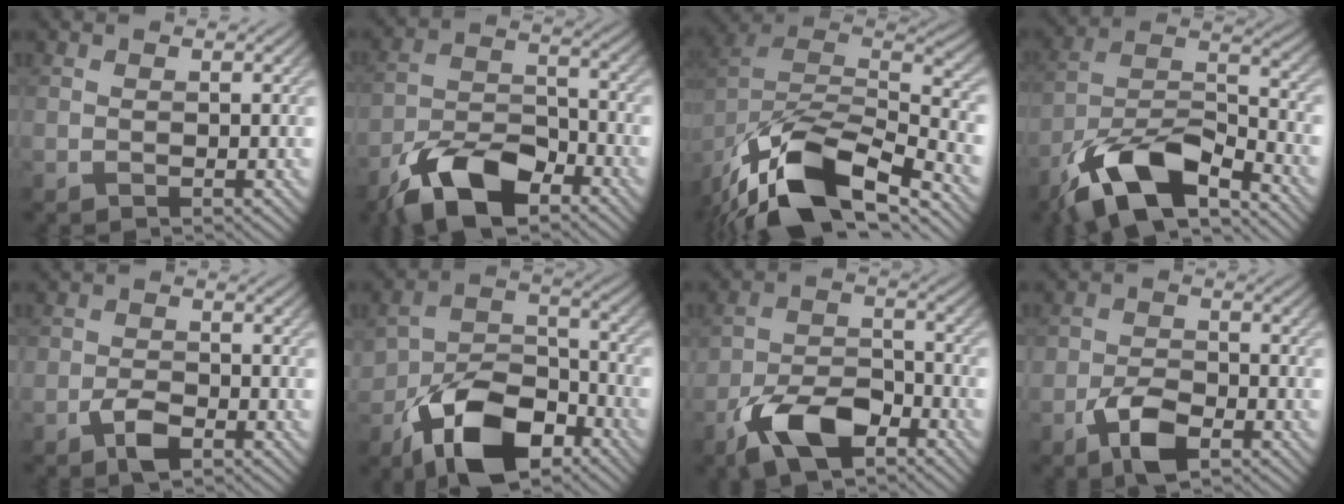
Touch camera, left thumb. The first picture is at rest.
{"total": 11.5, "force": [-7.7, 5.0, 6.9], "torque": [-0.129, -0.001, -0.155]}
{"total": 17.3, "force": [-11.1, 7.1, 11.2], "torque": [-0.258, -0.028, -0.182]}
{"total": 13.6, "force": [-9.0, 5.1, 8.9], "torque": [-0.170, -0.004, -0.188]}
{"total": 3.5, "force": [-2.0, 1.9, 2.2], "torque": [-0.042, 0.000, -0.041]}
{"total": 12.4, "force": [-6.8, 7.0, 7.6], "torque": [-0.149, -0.015, -0.122]}
{"total": 9.3, "force": [-5.6, 4.6, 5.9], "torque": [-0.112, -0.001, -0.116]}
{"total": 5.9, "force": [-3.1, 3.2, 3.9], "torque": [-0.075, -0.005, -0.065]}